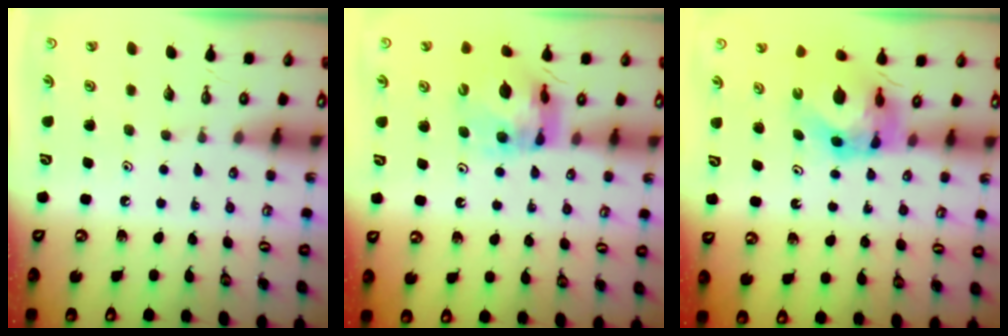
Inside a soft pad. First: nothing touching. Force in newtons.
{"total": 12.5, "press": 12.4, "slide": 1.2}
{"total": 6.8, "press": 6.8, "slide": 0.5}